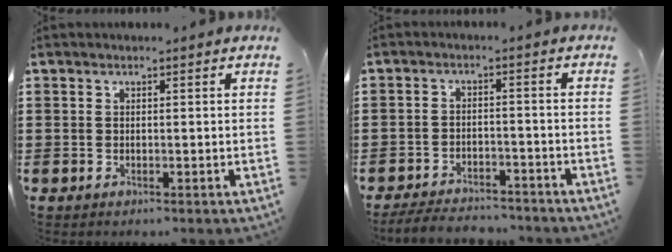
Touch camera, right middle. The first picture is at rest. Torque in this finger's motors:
{"motor_torque": [0.44, 0.42, 0.05, 0.07]}